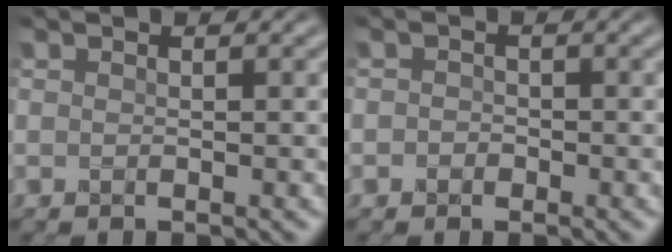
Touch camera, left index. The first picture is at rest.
{"total": 0.7, "force": [-0.4, 0.6, 0.0], "torque": [0.001, 0.004, -0.010]}